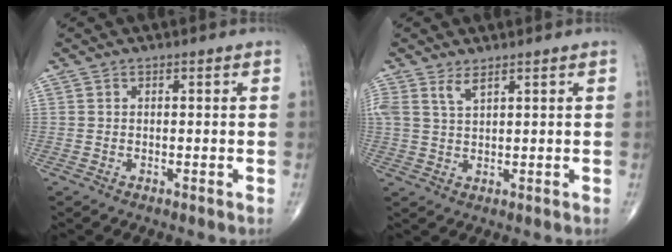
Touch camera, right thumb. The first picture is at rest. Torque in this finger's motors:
{"motor_torque": [-0.13, 0.20, 0.38, 0.44, 0.03]}